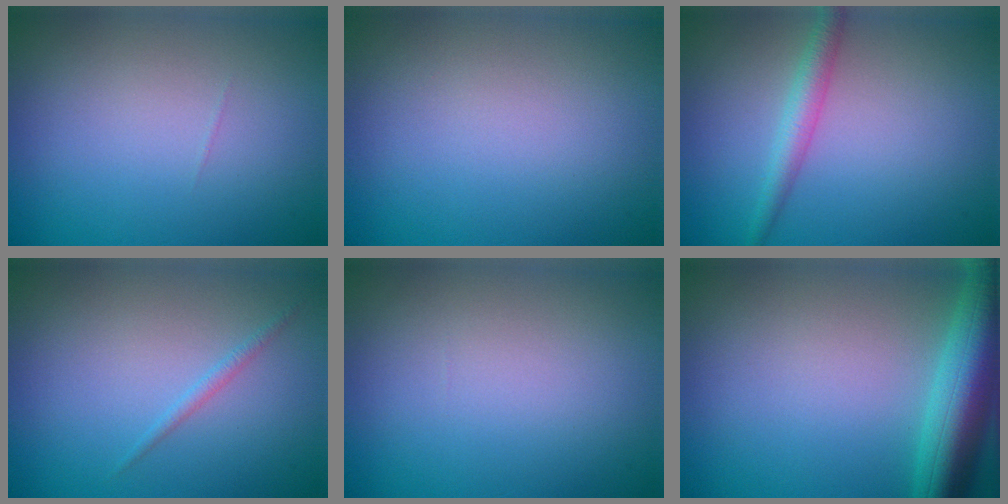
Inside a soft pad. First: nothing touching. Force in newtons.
{"total": 0.0}
{"total": 2.4, "press": 2.4, "slide": 0.1}
{"total": 0.8, "press": 0.8, "slide": 0.1}
{"total": 0.0}
{"total": 7.5, "press": 7.5, "slide": 0.4}